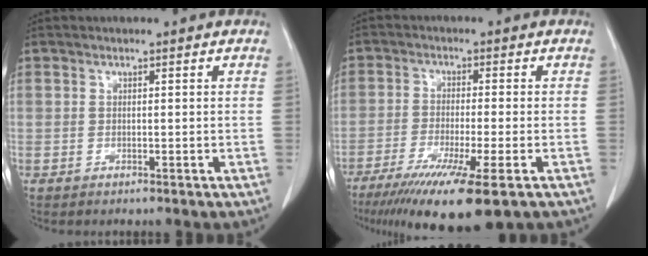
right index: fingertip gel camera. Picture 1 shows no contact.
{"total": 13.8, "force": [-8.8, 0.7, 10.6], "torque": [-0.171, -0.041, -0.141]}